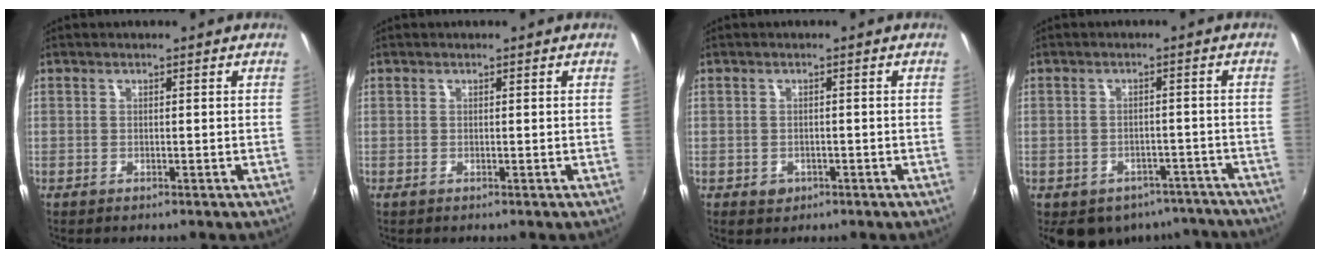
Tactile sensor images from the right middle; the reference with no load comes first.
{"total": 0.0}
{"total": 2.5, "force": [-0.9, 2.1, 0.8], "torque": [-0.019, -0.004, -0.010]}
{"total": 14.5, "force": [-10.7, 8.3, 5.0], "torque": [-0.105, 0.007, -0.117]}